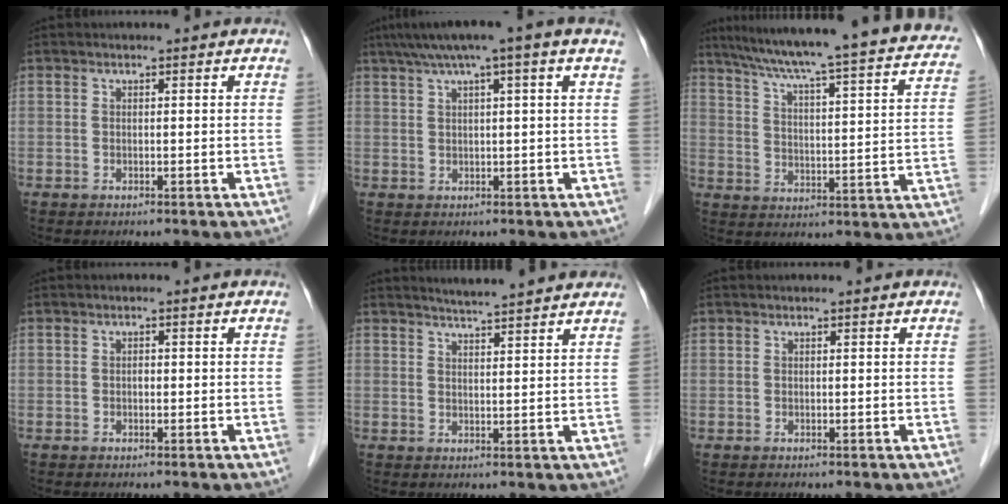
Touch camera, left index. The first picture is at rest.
{"total": 7.9, "force": [5.1, -0.5, 5.9], "torque": [-0.090, 0.039, 0.073]}
{"total": 28.9, "force": [25.1, 2.3, 14.2], "torque": [-0.216, -0.038, 0.312]}
{"total": 0.6, "force": [-0.1, 0.4, 0.4], "torque": [-0.007, 0.002, -0.004]}
{"total": 7.1, "force": [6.6, -0.2, 2.7], "torque": [-0.051, 0.013, 0.086]}
{"total": 0.0}